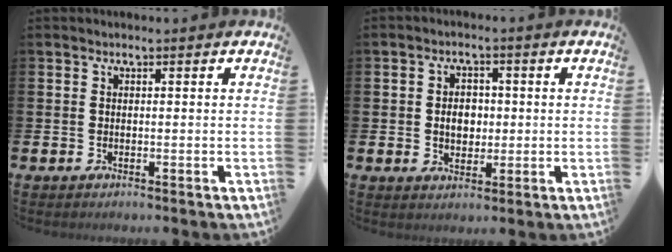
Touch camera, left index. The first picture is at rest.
{"total": 3.6, "force": [0.1, 2.8, 2.3], "torque": [-0.029, 0.002, -0.007]}